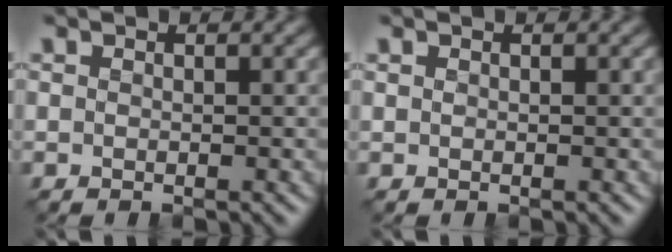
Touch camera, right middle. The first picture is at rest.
{"total": 0.0}